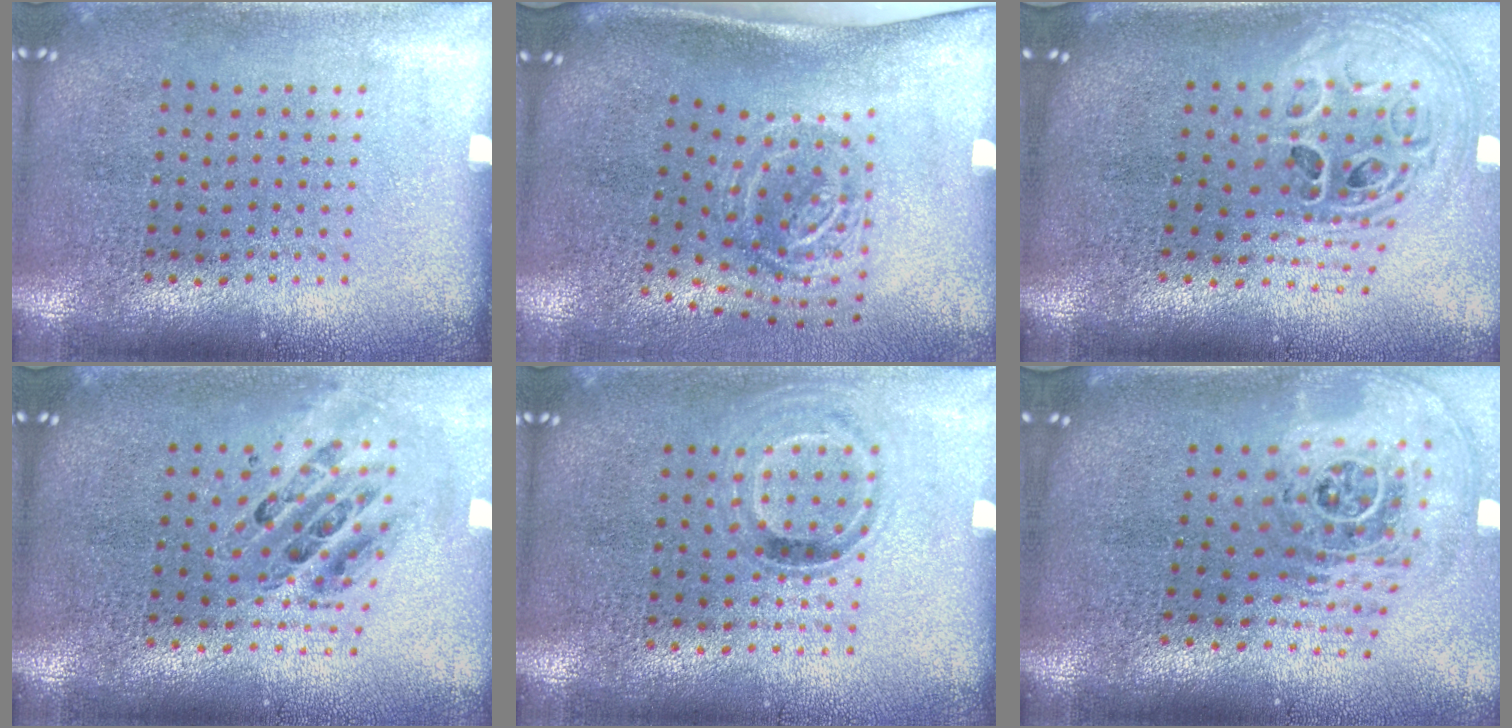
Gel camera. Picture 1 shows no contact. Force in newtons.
{"total": 2.0, "press": 1.3, "slide": 1.6}
{"total": 2.1, "press": 1.6, "slide": 1.3}
{"total": 0.9, "press": 0.9, "slide": 0.2}
{"total": 1.0, "press": 0.8, "slide": 0.6}
{"total": 2.6, "press": 1.8, "slide": 1.9}